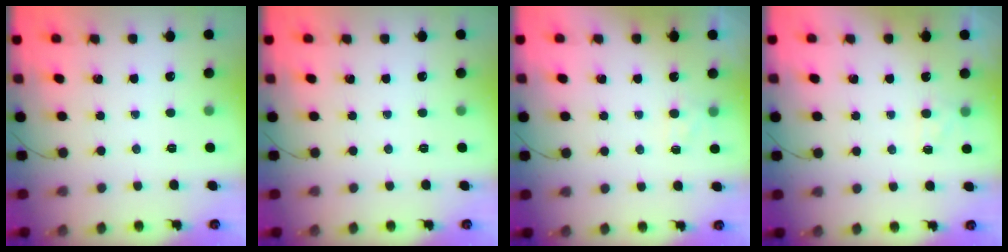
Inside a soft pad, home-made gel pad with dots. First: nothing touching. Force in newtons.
{"total": 0.0}
{"total": 4.1, "press": 3.9, "slide": 1.4}
{"total": 4.1, "press": 3.9, "slide": 1.4}